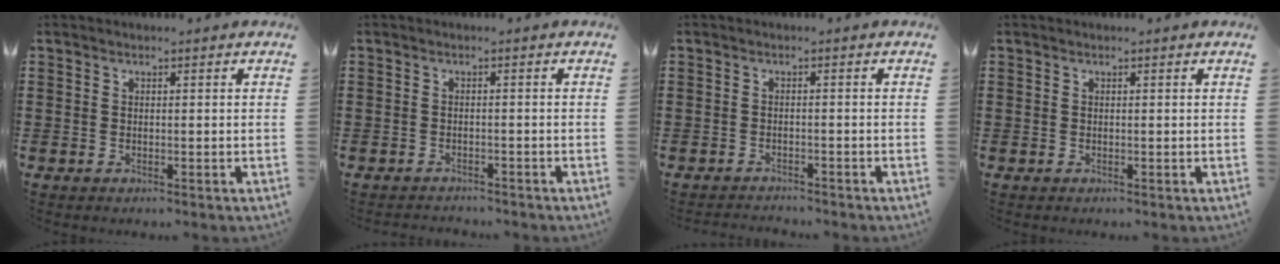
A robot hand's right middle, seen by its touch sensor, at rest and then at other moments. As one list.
[{"total": 1.2, "force": [-1.1, 0.1, -0.1], "torque": [-0.003, 0.002, -0.025]}, {"total": 1.4, "force": [-1.4, 0.1, -0.1], "torque": [-0.003, 0.002, -0.030]}, {"total": 0.0}]